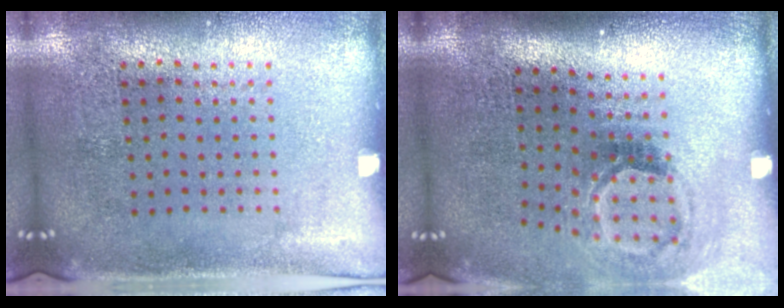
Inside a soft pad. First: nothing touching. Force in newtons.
{"total": 1.8, "press": 1.2, "slide": 1.4}